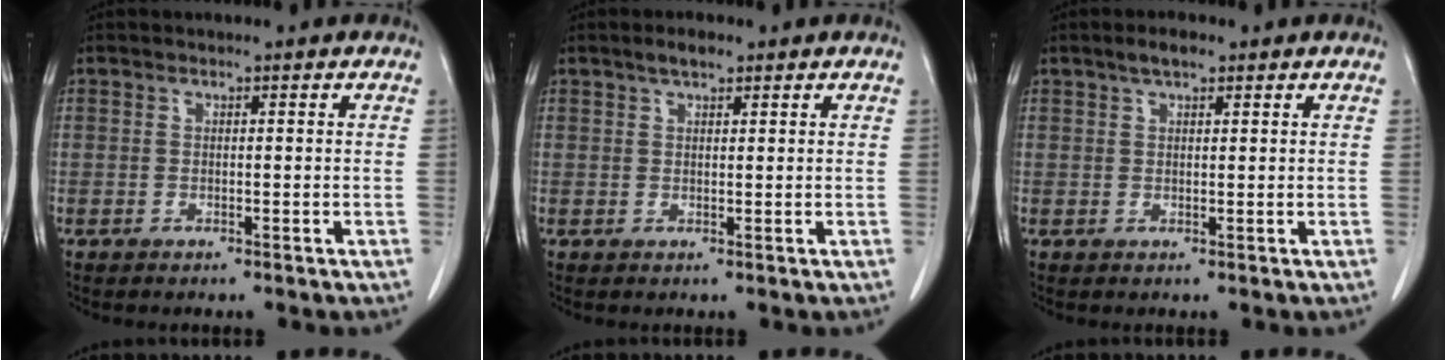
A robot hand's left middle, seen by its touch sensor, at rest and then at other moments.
{"total": 2.2, "force": [1.6, 0.7, 1.3], "torque": [-0.027, 0.006, 0.027]}
{"total": 2.4, "force": [1.7, 0.8, 1.6], "torque": [-0.031, 0.007, 0.030]}